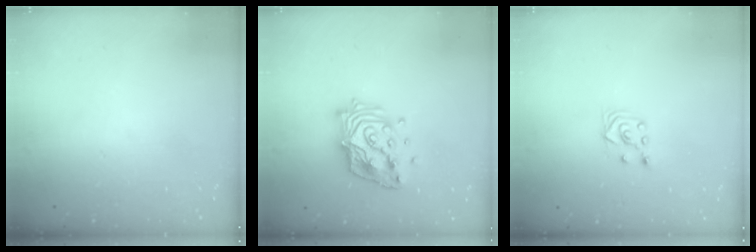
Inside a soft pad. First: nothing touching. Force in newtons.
{"total": 15.5, "press": 15.5, "slide": 1.2}
{"total": 2.8, "press": 2.6, "slide": 1.1}